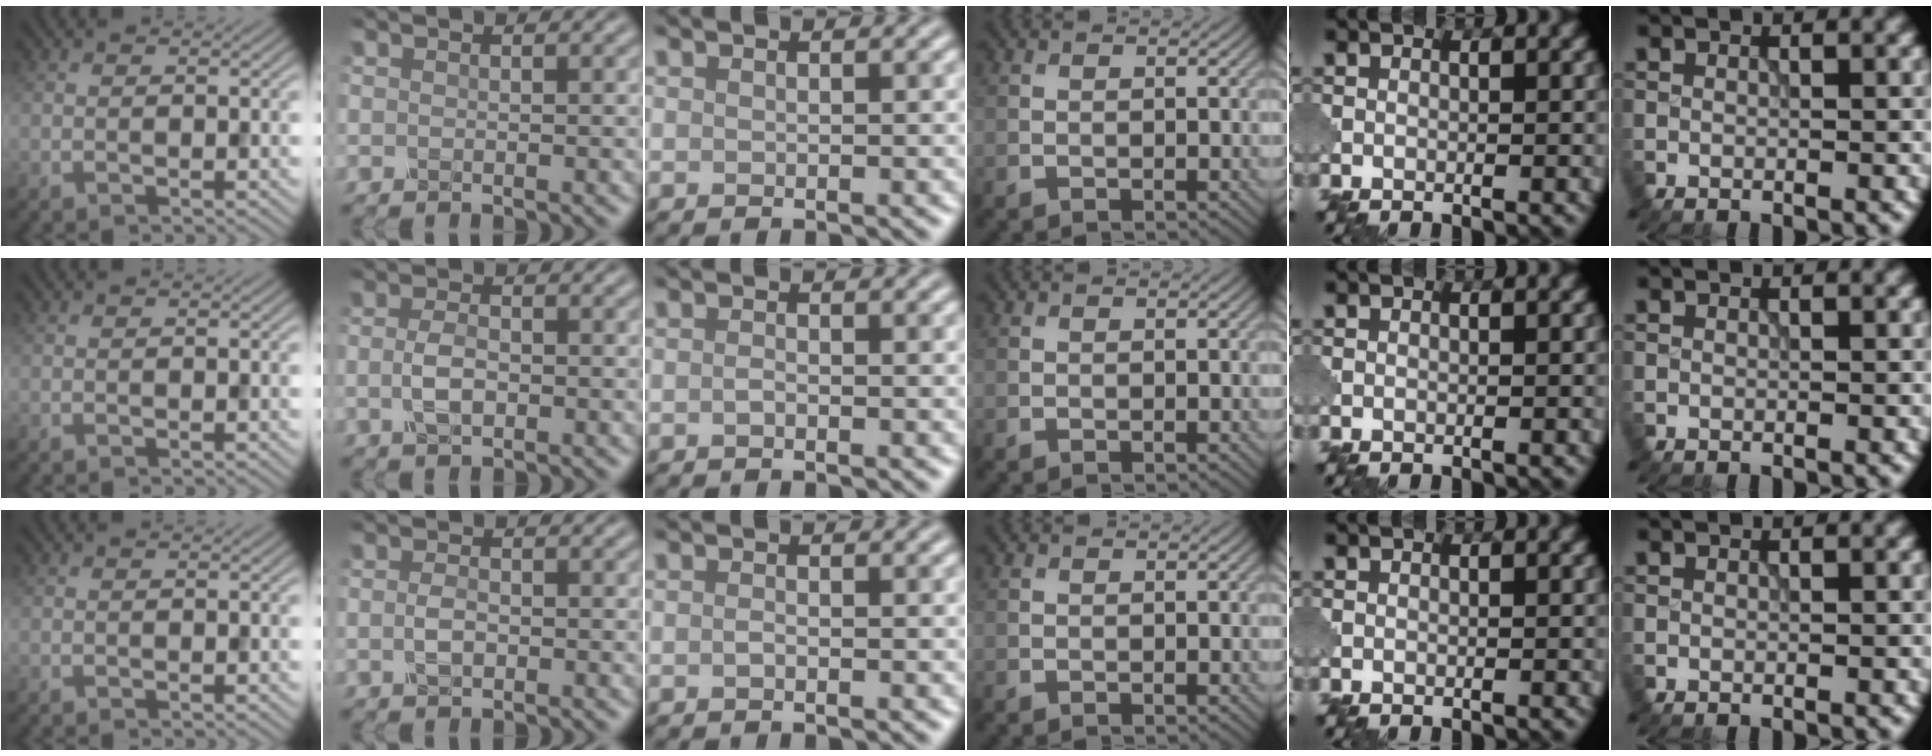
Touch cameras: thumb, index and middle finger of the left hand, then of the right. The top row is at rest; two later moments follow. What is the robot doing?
{"motion": "close", "object": "eyeshadow palette"}